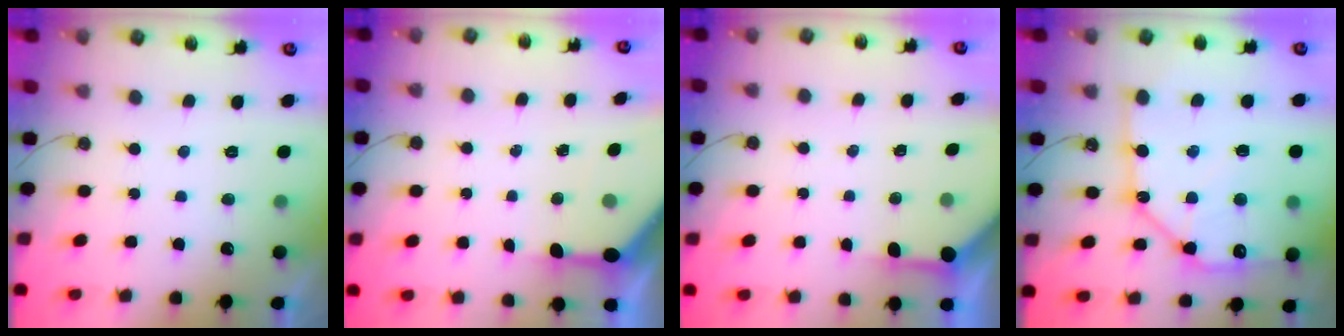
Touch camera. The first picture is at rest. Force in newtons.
{"total": 6.6, "press": 6.6, "slide": 0.9}
{"total": 3.9, "press": 3.9, "slide": 0.4}
{"total": 18.9, "press": 18.7, "slide": 2.3}